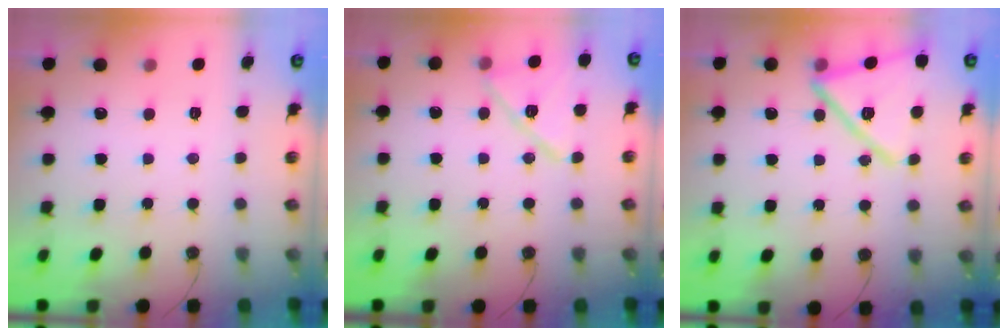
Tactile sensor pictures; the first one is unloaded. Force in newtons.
{"total": 13.1, "press": 13.1, "slide": 0.7}
{"total": 17.1, "press": 17.1, "slide": 1.6}